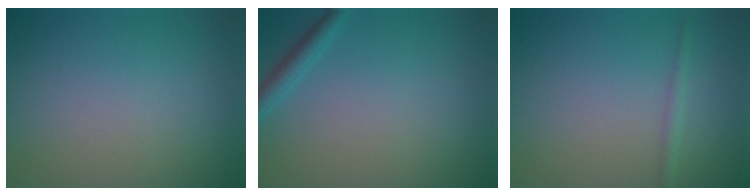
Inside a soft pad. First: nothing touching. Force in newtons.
{"total": 1.8, "press": 1.7, "slide": 0.1}
{"total": 1.1, "press": 1.1, "slide": 0.1}